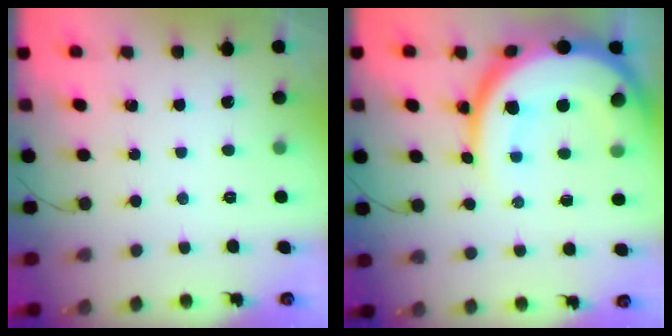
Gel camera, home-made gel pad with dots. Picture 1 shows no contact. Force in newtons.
{"total": 21.9, "press": 21.9, "slide": 1.6}